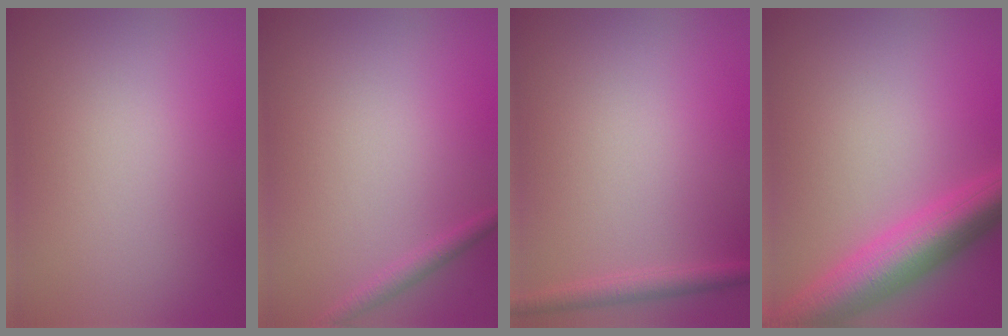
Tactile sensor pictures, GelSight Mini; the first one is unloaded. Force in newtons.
{"total": 1.1, "press": 1.1, "slide": 0.0}
{"total": 1.5, "press": 1.5, "slide": 0.1}
{"total": 6.6, "press": 6.6, "slide": 0.2}